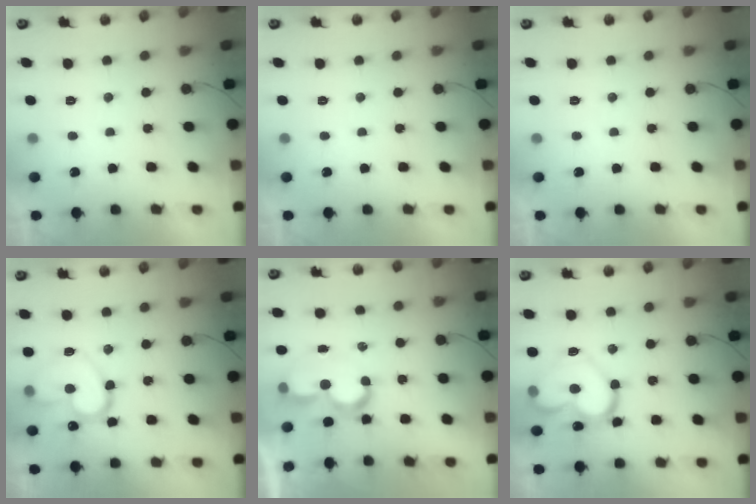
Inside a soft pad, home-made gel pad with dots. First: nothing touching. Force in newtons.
{"total": 0.0}
{"total": 0.0}
{"total": 15.0, "press": 14.9, "slide": 1.4}
{"total": 8.6, "press": 8.5, "slide": 0.8}
{"total": 16.9, "press": 16.9, "slide": 1.5}